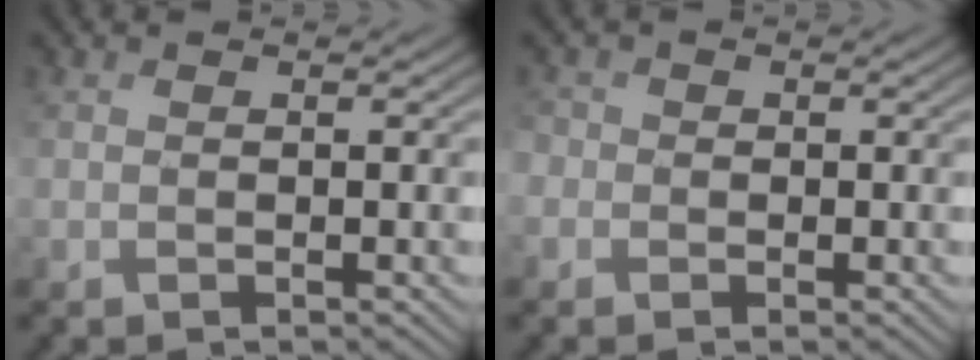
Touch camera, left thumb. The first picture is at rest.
{"total": 2.1, "force": [-0.5, 2.1, 0.4], "torque": [-0.015, 0.003, -0.017]}